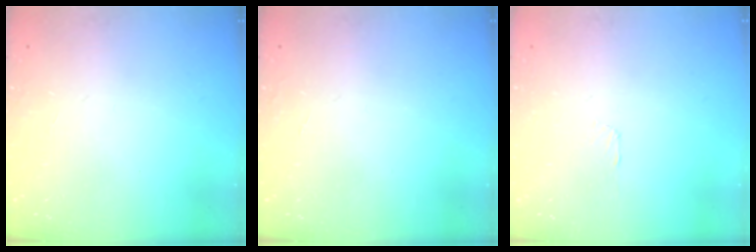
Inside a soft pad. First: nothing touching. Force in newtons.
{"total": 0.0}
{"total": 2.9, "press": 2.9, "slide": 0.4}